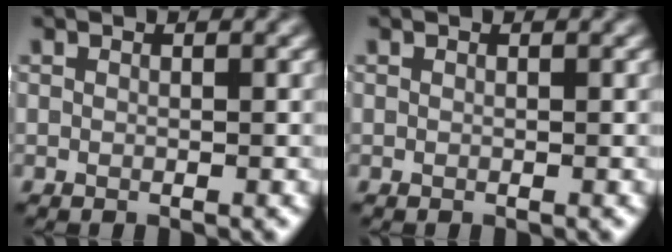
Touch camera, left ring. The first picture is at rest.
{"total": 0.0}